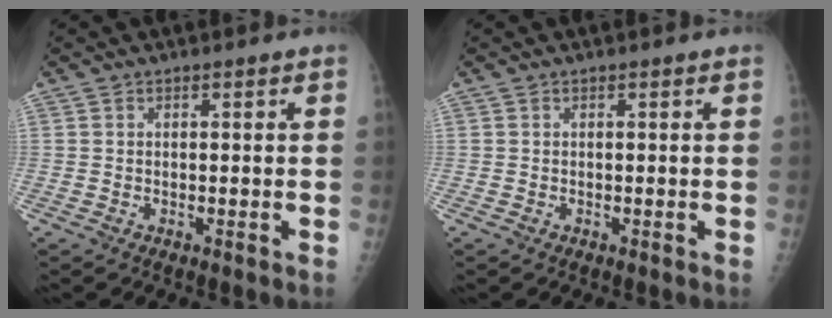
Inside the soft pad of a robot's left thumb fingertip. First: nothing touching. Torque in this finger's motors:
{"motor_torque": [-0.18, 0.01, -0.12, -0.06, 0.00]}